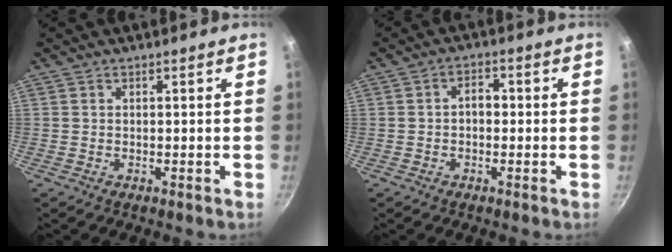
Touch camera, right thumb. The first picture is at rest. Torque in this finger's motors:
{"motor_torque": [-0.18, 0.36, -0.32, 0.05, 0.13]}